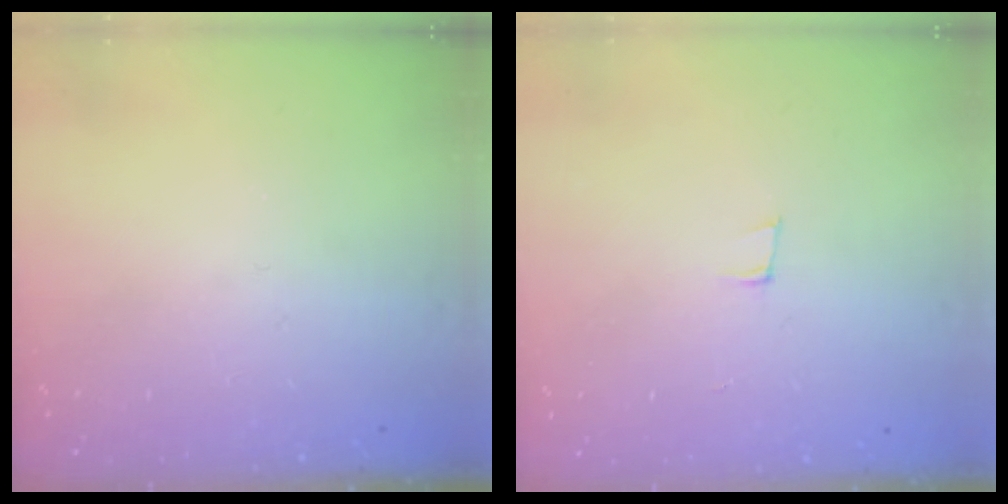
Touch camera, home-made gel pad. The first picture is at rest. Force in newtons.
{"total": 5.6, "press": 4.5, "slide": 3.3}